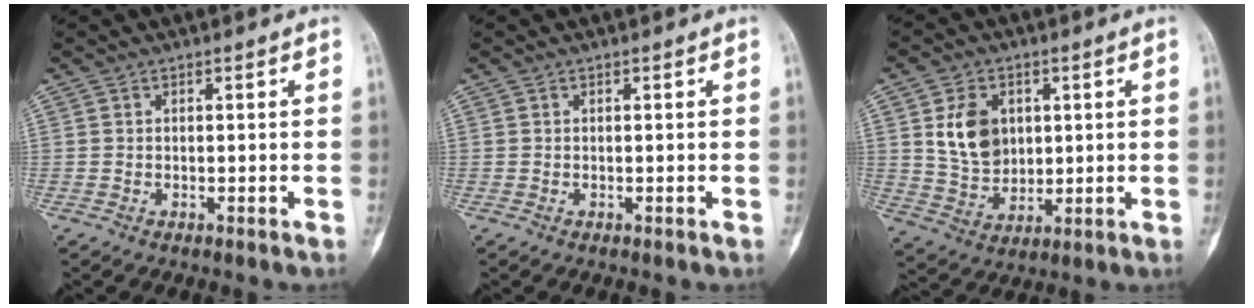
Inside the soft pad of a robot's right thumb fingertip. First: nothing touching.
{"total": 0.0}
{"total": 10.0, "force": [2.6, 7.5, 6.1], "torque": [-0.083, -0.016, 0.056]}